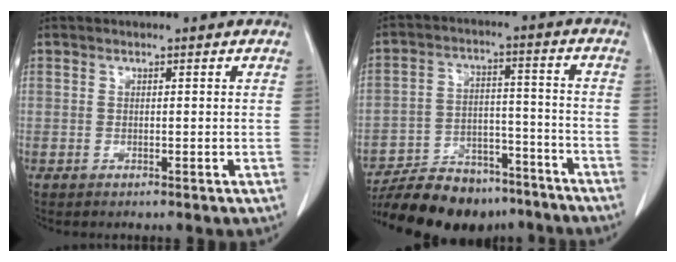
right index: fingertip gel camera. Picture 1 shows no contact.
{"total": 18.4, "force": [-16.0, 6.8, 6.0], "torque": [-0.120, 0.008, -0.239]}